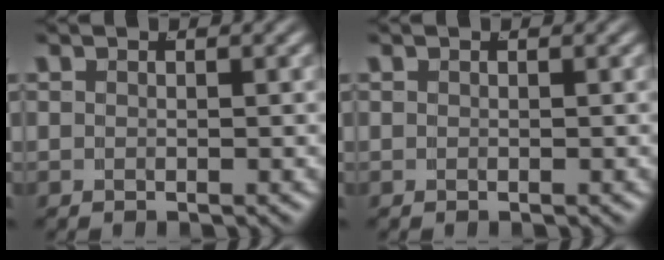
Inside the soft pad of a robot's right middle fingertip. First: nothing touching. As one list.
[{"total": 0.0}]